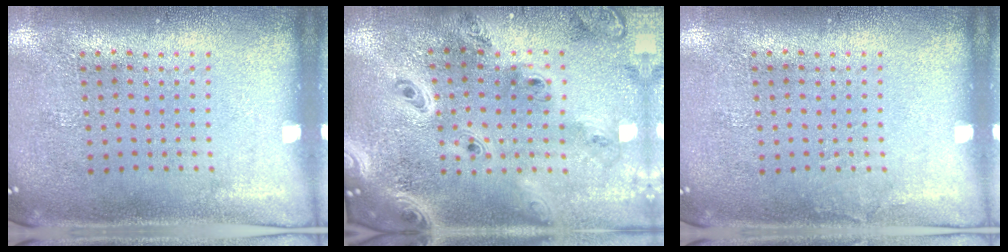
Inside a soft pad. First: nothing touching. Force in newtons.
{"total": 4.0, "press": 3.0, "slide": 2.7}
{"total": 0.5, "press": 0.5, "slide": 0.1}